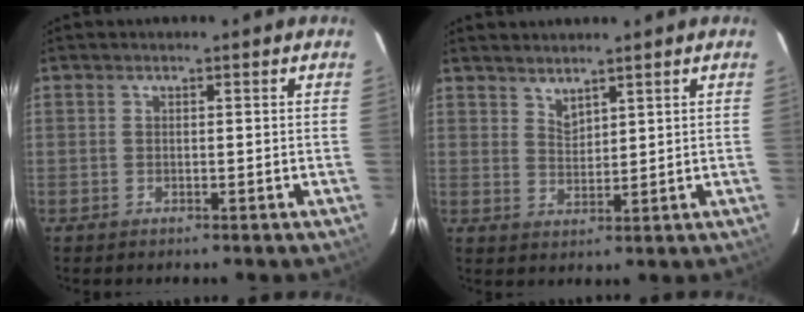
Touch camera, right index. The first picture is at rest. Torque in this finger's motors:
{"motor_torque": [-0.20, -0.02, 0.02, 0.00]}